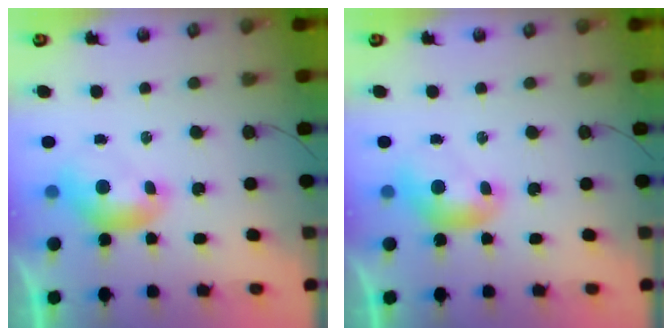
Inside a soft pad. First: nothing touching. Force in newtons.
{"total": 0.0}